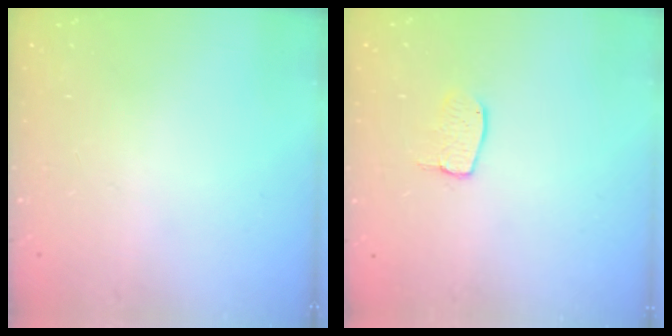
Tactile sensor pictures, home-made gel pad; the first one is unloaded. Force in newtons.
{"total": 5.5, "press": 5.5, "slide": 0.3}